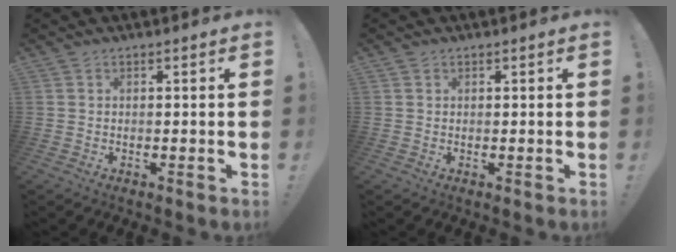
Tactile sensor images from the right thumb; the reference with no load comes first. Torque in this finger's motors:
{"motor_torque": [-0.31, 0.01, -0.40, 0.24, -0.09]}